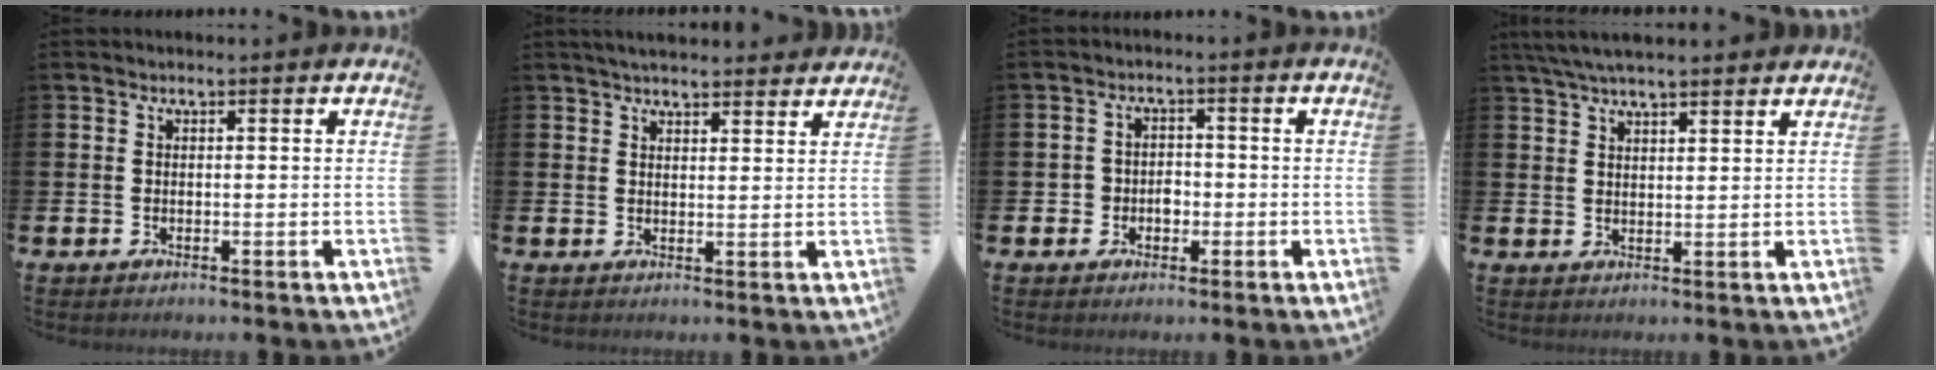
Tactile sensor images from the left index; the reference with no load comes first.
{"total": 3.8, "force": [3.7, 0.6, 0.6], "torque": [-0.015, -0.013, 0.067]}
{"total": 2.6, "force": [-0.8, 2.4, 0.7], "torque": [-0.010, 0.001, -0.024]}
{"total": 5.2, "force": [4.7, 0.8, 2.0], "torque": [-0.045, -0.009, 0.087]}